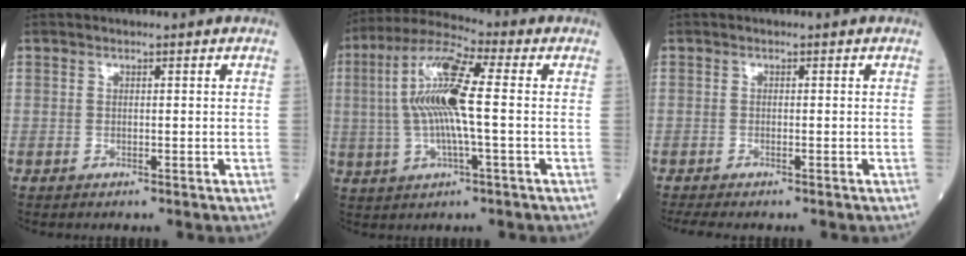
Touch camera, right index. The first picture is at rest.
{"total": 12.7, "force": [0.7, 1.6, 12.6], "torque": [-0.257, 0.016, 0.005]}
{"total": 1.5, "force": [-1.0, 0.1, 1.1], "torque": [-0.029, -0.008, -0.022]}